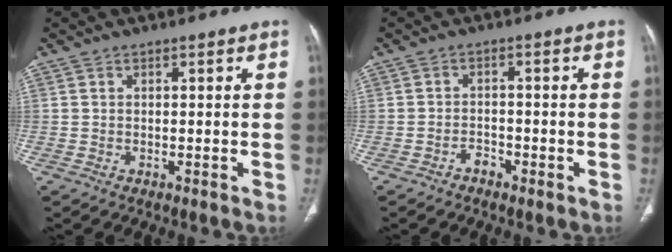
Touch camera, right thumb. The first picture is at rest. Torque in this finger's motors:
{"motor_torque": [1.11, 1.21, 0.10, -0.63, -0.06]}